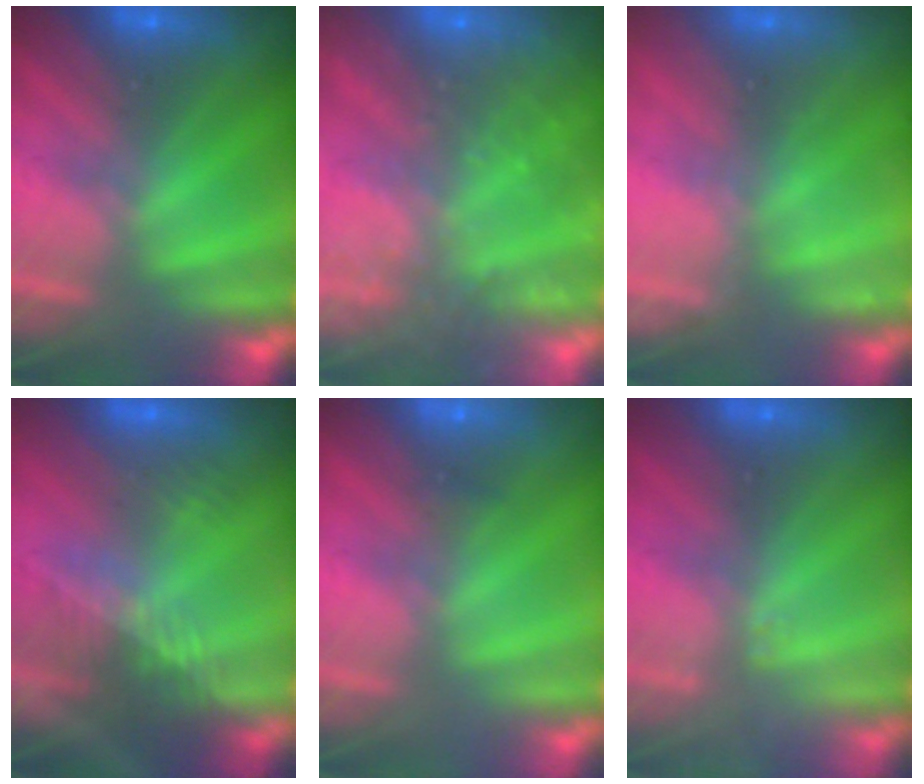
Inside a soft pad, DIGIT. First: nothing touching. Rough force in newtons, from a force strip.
{"total": 6.9}
{"total": 2.2}
{"total": 2.7}
{"total": 1.9}
{"total": 2.4}